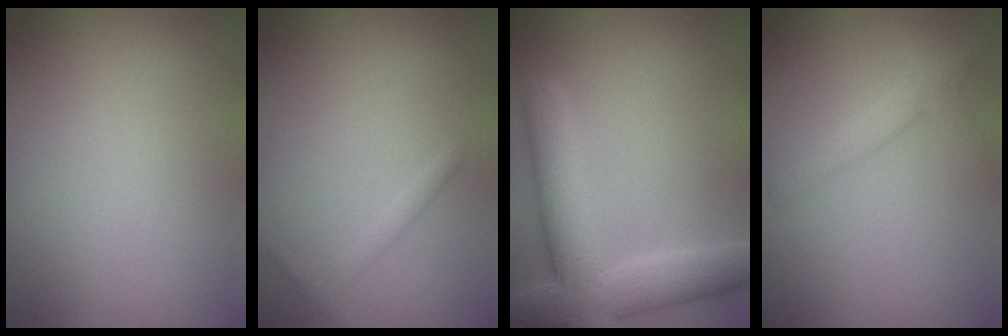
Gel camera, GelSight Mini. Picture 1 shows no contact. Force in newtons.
{"total": 0.9, "press": 0.9, "slide": 0.1}
{"total": 7.9, "press": 7.9, "slide": 0.4}
{"total": 2.0, "press": 2.0, "slide": 0.1}